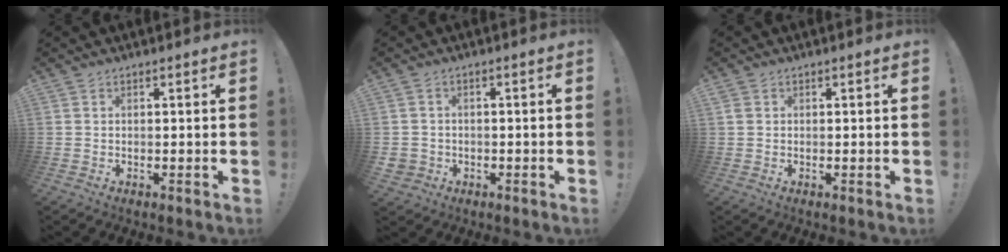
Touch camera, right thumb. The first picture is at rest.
{"total": 2.7, "force": [-0.4, 2.5, 0.8], "torque": [-0.008, 0.000, -0.006]}
{"total": 1.1, "force": [0.5, 0.9, 0.5], "torque": [-0.011, 0.003, 0.009]}